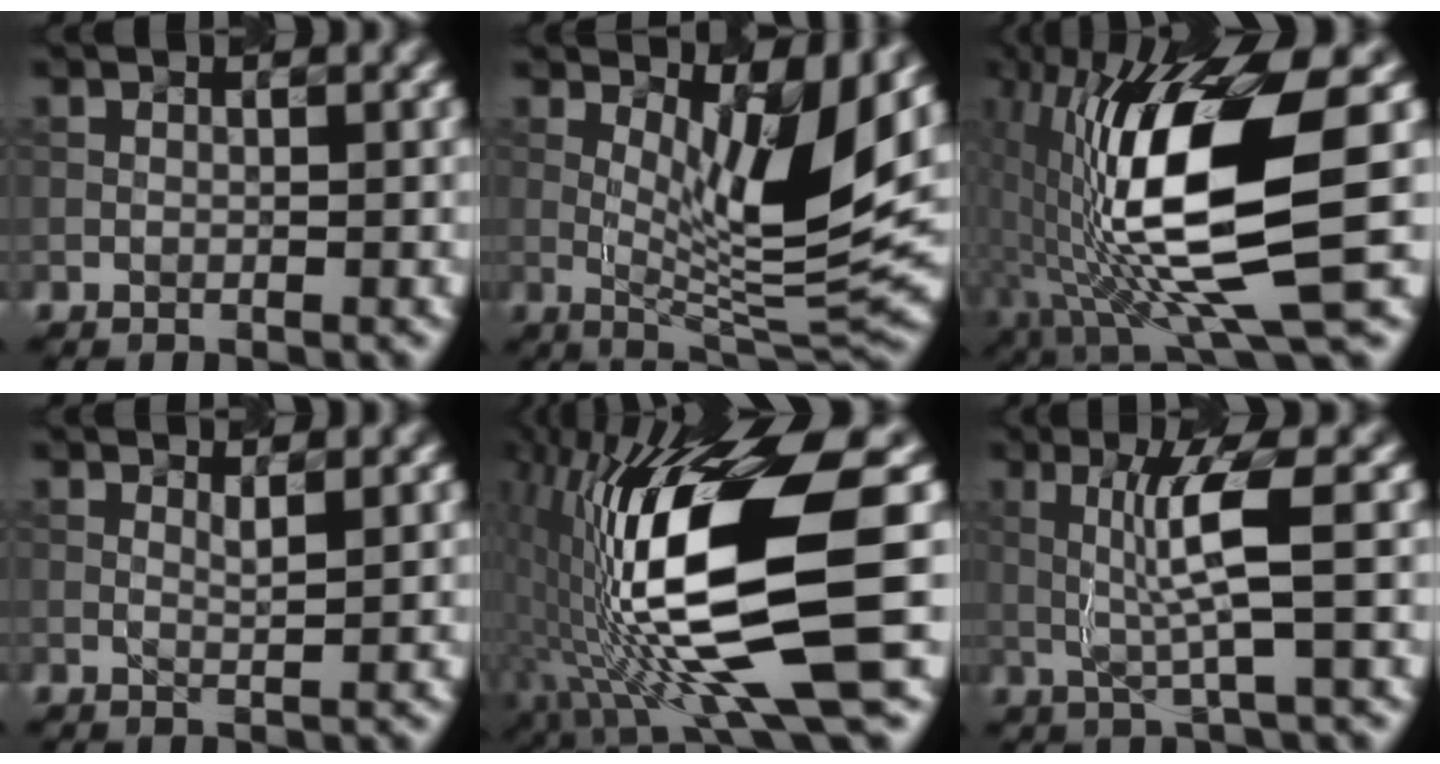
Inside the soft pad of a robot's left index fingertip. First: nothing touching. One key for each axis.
{"total": 8.1, "fx": 2.3, "fy": 1.9, "fz": 7.6, "tx": -0.124, "ty": -0.019, "tz": 0.059}
{"total": 13.1, "fx": -1.2, "fy": 2.9, "fz": 12.7, "tx": -0.238, "ty": 0.009, "tz": -0.010}
{"total": 0.8, "fx": 0.5, "fy": 0.0, "fz": 0.7, "tx": -0.013, "ty": 0.001, "tz": 0.015}
{"total": 14.6, "fx": -2.1, "fy": 3.2, "fz": 14.1, "tx": -0.260, "ty": 0.013, "tz": -0.018}
{"total": 4.4, "fx": 0.2, "fy": -0.1, "fz": 4.3, "tx": -0.102, "ty": 0.002, "tz": 0.023}